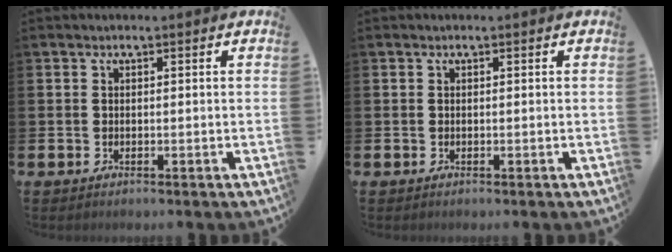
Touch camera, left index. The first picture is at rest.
{"total": 0.0}